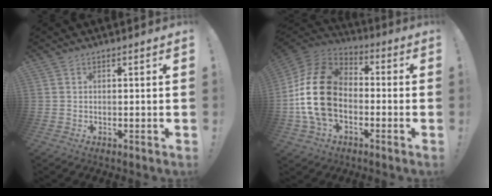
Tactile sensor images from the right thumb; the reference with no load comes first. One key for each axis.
{"total": 20.7, "fx": -1.7, "fy": 14.1, "fz": 15.0, "tx": -0.288, "ty": 0.028, "tz": -0.021}